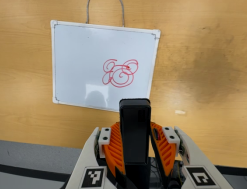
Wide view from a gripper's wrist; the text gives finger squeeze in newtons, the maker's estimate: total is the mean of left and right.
{"total": 4.0, "left": 2.9, "right": 5.1}